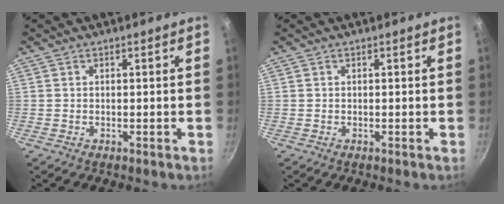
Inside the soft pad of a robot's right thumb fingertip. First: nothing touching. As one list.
[{"total": 0.0}]